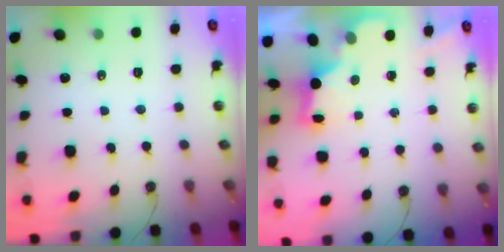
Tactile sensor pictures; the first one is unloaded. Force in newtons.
{"total": 2.0, "press": 2.0, "slide": 0.5}